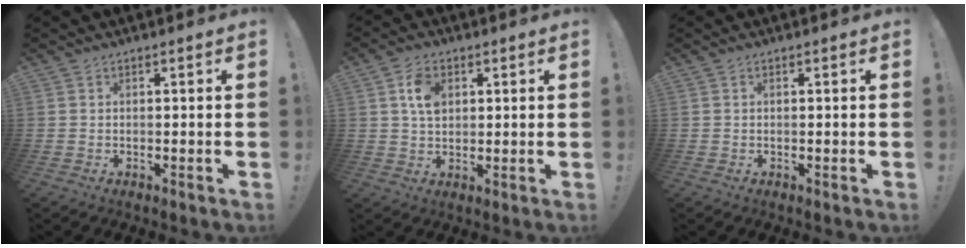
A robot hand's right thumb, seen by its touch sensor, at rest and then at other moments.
{"total": 7.4, "force": [2.3, 5.4, 4.5], "torque": [-0.068, 0.005, 0.044]}
{"total": 0.0}